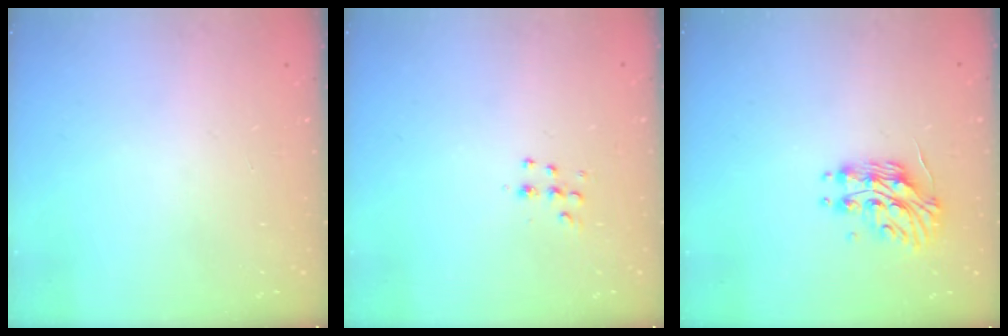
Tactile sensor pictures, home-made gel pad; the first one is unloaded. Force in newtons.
{"total": 5.2, "press": 5.1, "slide": 1.0}
{"total": 11.0, "press": 11.0, "slide": 0.9}